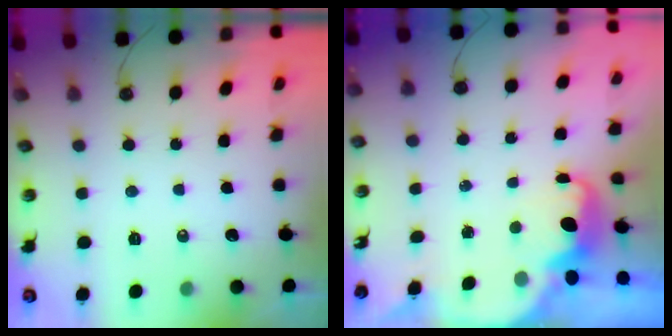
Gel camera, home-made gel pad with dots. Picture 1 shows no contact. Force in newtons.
{"total": 2.6, "press": 2.6, "slide": 0.6}